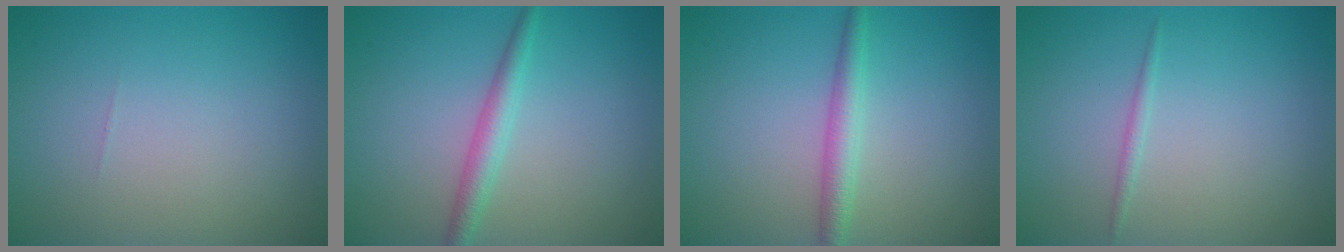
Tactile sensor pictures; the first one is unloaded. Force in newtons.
{"total": 2.2, "press": 2.2, "slide": 0.0}
{"total": 2.3, "press": 2.3, "slide": 0.0}
{"total": 0.7, "press": 0.7, "slide": 0.0}